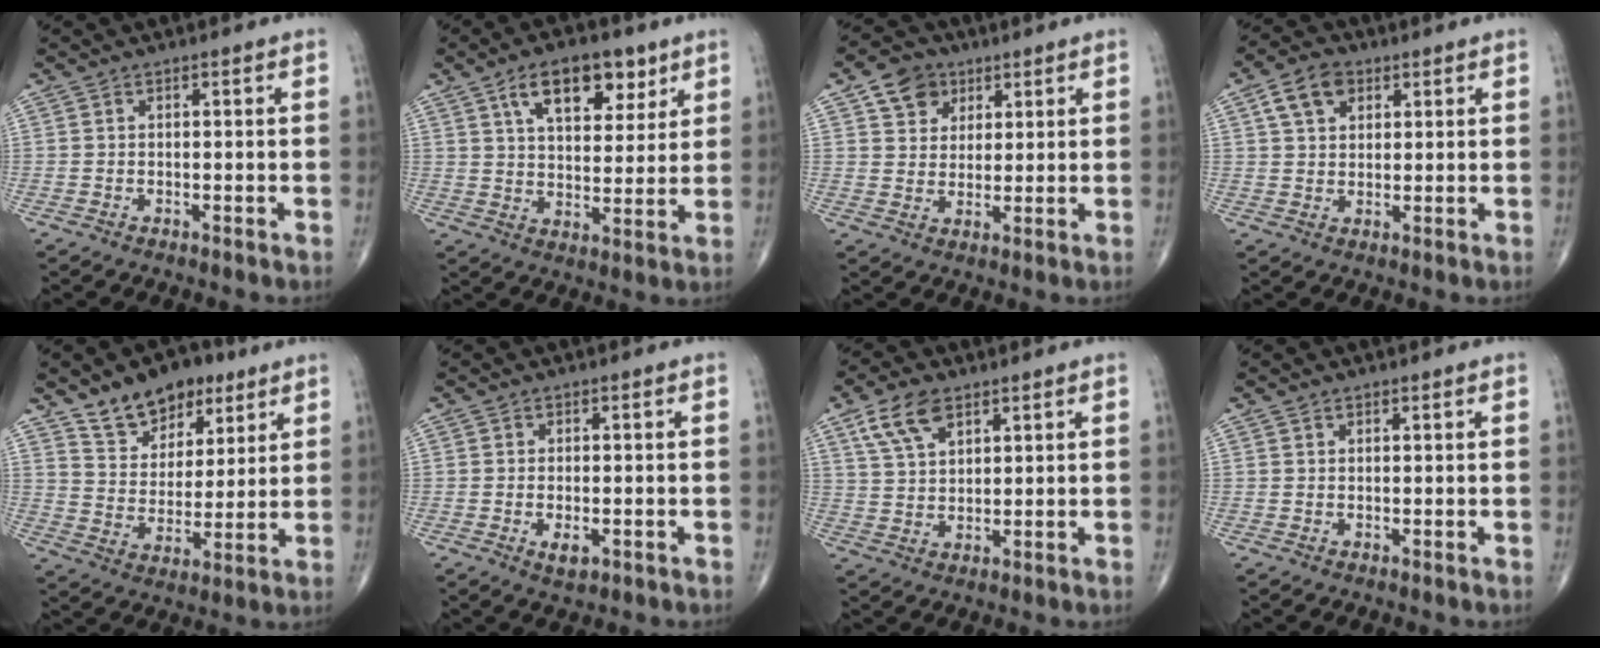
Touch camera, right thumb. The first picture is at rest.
{"total": 13.0, "force": [6.8, 6.8, 8.8], "torque": [-0.106, -0.026, 0.112]}
{"total": 7.4, "force": [3.6, 5.9, 2.6], "torque": [-0.014, -0.012, 0.059]}
{"total": 7.2, "force": [3.1, 5.0, 4.2], "torque": [-0.060, 0.001, 0.051]}
{"total": 13.1, "force": [8.7, 7.9, 5.9], "torque": [-0.057, -0.045, 0.150]}
{"total": 2.9, "force": [-0.9, 1.4, 2.4], "torque": [-0.038, -0.004, -0.010]}
{"total": 8.0, "force": [4.5, 4.3, 5.1], "torque": [-0.088, -0.012, 0.090]}
{"total": 0.7, "force": [0.5, 0.4, 0.1], "torque": [0.003, -0.004, 0.006]}